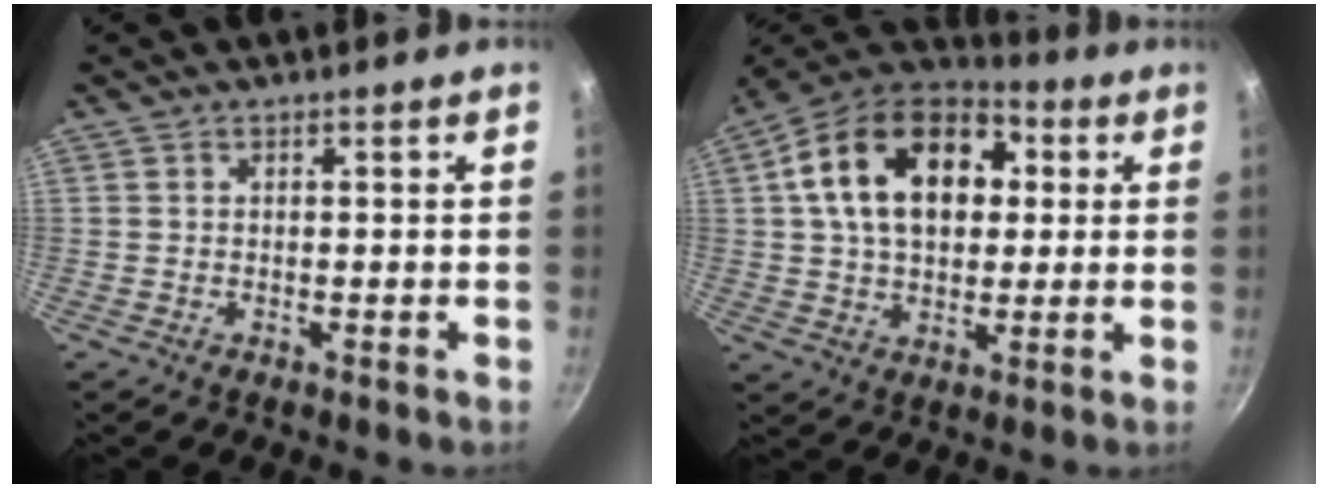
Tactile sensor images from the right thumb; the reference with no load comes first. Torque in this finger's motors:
{"motor_torque": [-0.20, 3.73, 0.88, -0.19, 0.39]}